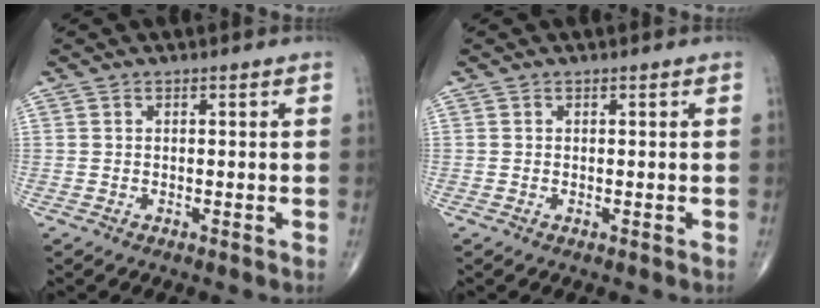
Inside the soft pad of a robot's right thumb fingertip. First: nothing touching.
{"total": 0.0}